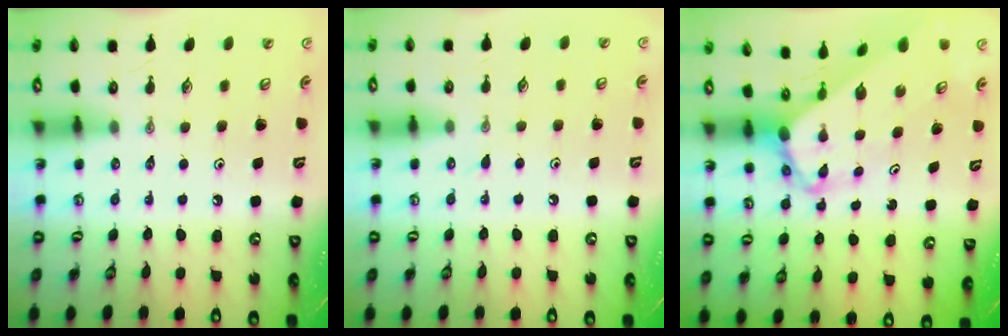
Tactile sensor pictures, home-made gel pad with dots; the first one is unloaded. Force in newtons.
{"total": 4.4, "press": 4.4, "slide": 0.6}
{"total": 6.4, "press": 6.4, "slide": 0.6}